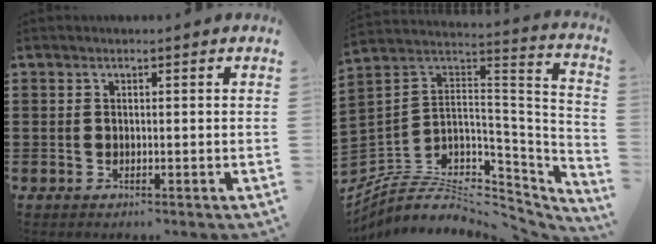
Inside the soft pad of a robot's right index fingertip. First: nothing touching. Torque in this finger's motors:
{"motor_torque": [-0.22, -0.08, -1.05, -0.21]}